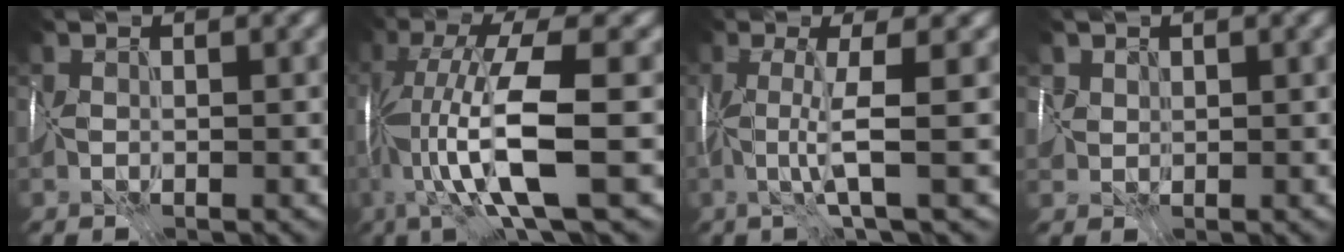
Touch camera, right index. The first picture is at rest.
{"total": 8.8, "force": [-2.1, 1.1, 8.5], "torque": [-0.146, -0.004, -0.040]}
{"total": 2.5, "force": [-0.4, -1.1, 2.2], "torque": [-0.034, -0.013, -0.013]}
{"total": 1.0, "force": [0.7, 0.5, -0.4], "torque": [0.018, -0.001, 0.015]}